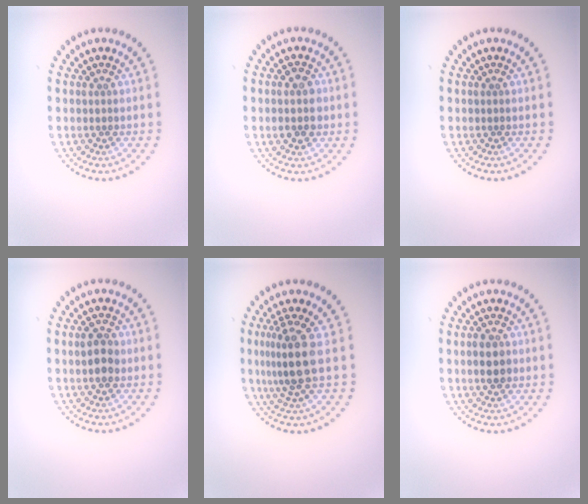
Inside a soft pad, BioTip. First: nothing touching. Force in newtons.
{"total": 2.7, "press": 2.7, "slide": 0.1}
{"total": 0.0}
{"total": 2.2, "press": 2.2, "slide": 0.2}
{"total": 3.7, "press": 3.0, "slide": 2.1}
{"total": 2.1, "press": 2.1, "slide": 0.1}